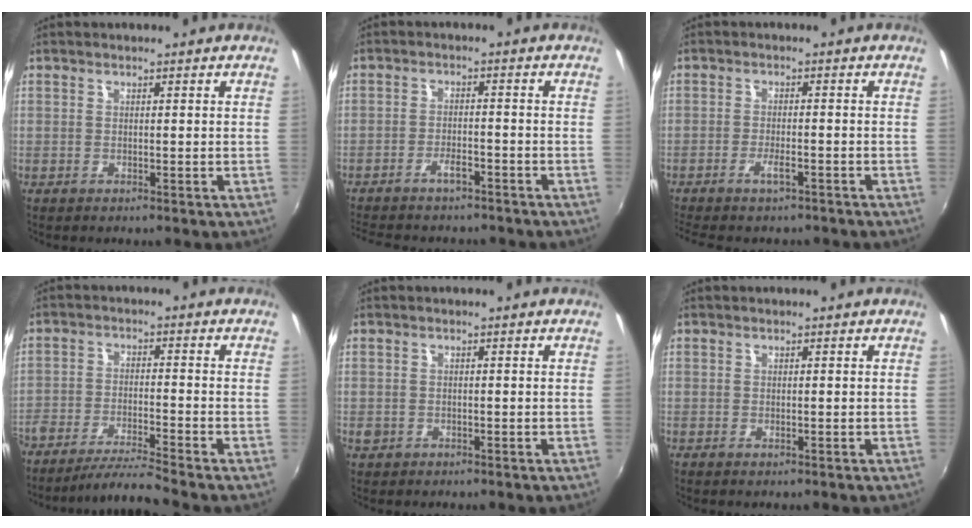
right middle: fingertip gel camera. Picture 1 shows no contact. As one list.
[{"total": 8.1, "force": [-6.9, 2.4, 3.5], "torque": [-0.087, -0.002, -0.106]}, {"total": 4.6, "force": [-3.6, 0.9, 2.7], "torque": [-0.067, -0.006, -0.062]}, {"total": 7.4, "force": [-6.8, -1.4, 2.5], "torque": [-0.072, -0.004, -0.126]}, {"total": 1.8, "force": [-0.6, 1.6, 0.6], "torque": [-0.012, -0.003, -0.011]}, {"total": 0.0}]